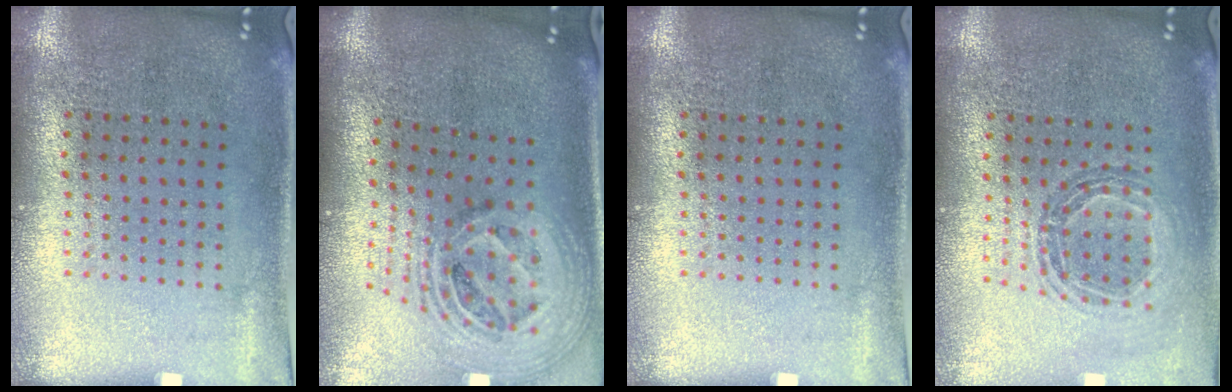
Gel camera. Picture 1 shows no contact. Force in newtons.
{"total": 2.7, "press": 1.9, "slide": 1.9}
{"total": 0.0}
{"total": 0.9, "press": 0.9, "slide": 0.2}